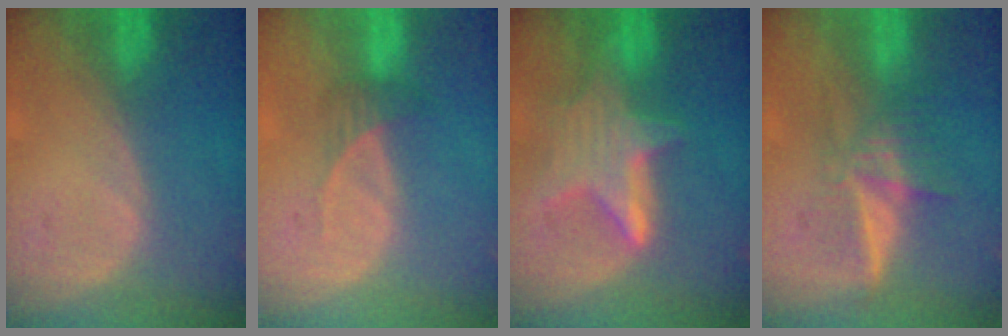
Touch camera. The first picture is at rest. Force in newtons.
{"total": 2.1, "press": 1.9, "slide": 0.9}
{"total": 6.9, "press": 6.7, "slide": 1.6}
{"total": 6.1, "press": 5.3, "slide": 3.1}